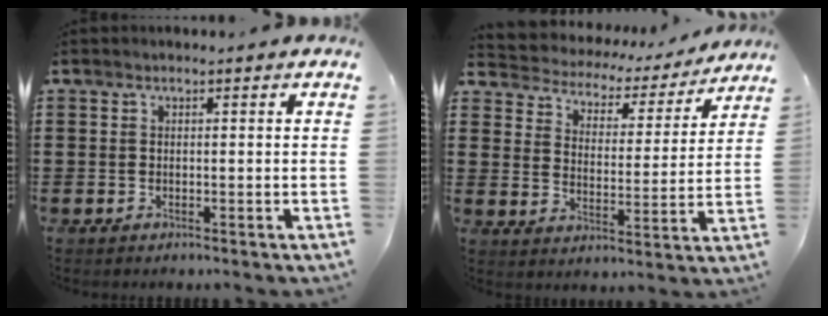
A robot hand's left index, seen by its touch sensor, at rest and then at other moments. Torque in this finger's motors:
{"motor_torque": [1.08, -1.06, 0.29, 0.01]}